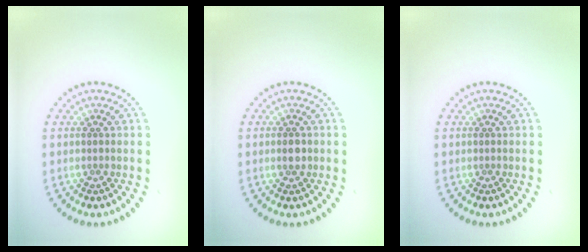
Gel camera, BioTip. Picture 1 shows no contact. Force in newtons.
{"total": 1.5, "press": 1.5, "slide": 0.3}
{"total": 0.0}